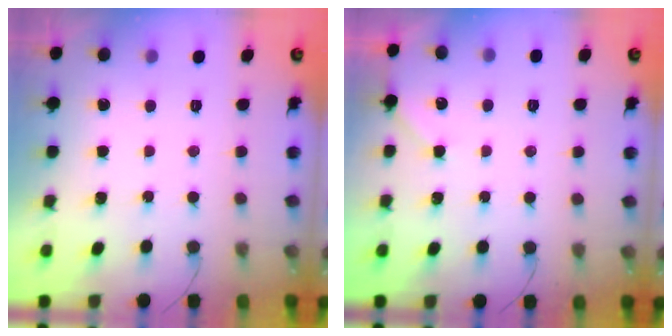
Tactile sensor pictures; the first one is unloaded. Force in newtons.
{"total": 3.7, "press": 3.7, "slide": 0.4}